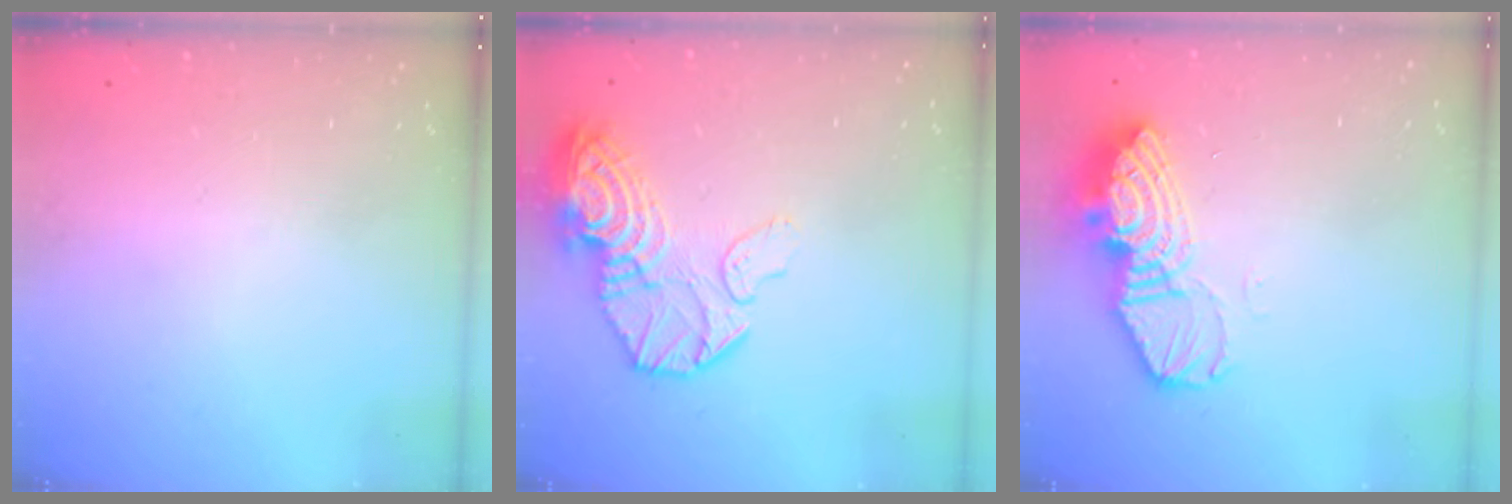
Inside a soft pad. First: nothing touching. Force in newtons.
{"total": 17.4, "press": 16.7, "slide": 5.1}
{"total": 14.8, "press": 14.7, "slide": 1.5}